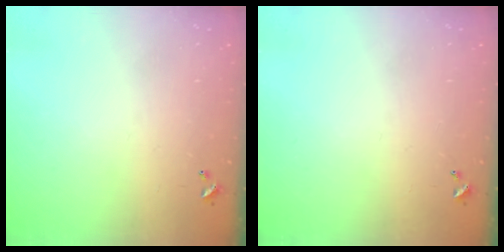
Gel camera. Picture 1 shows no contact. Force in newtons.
{"total": 0.0}